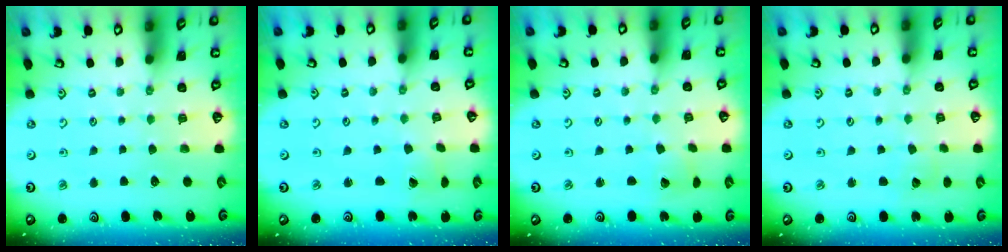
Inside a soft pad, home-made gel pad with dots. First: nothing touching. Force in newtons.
{"total": 1.7, "press": 1.7, "slide": 0.1}
{"total": 2.9, "press": 2.9, "slide": 0.1}
{"total": 2.9, "press": 2.9, "slide": 0.3}